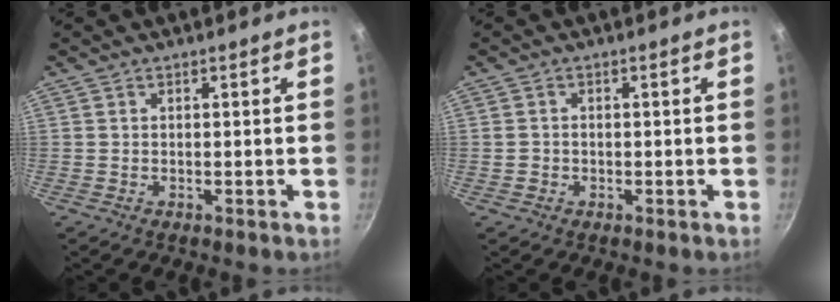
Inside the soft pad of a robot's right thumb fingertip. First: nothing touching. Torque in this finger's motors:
{"motor_torque": [-0.26, 0.25, -0.22, 0.06, -0.01]}